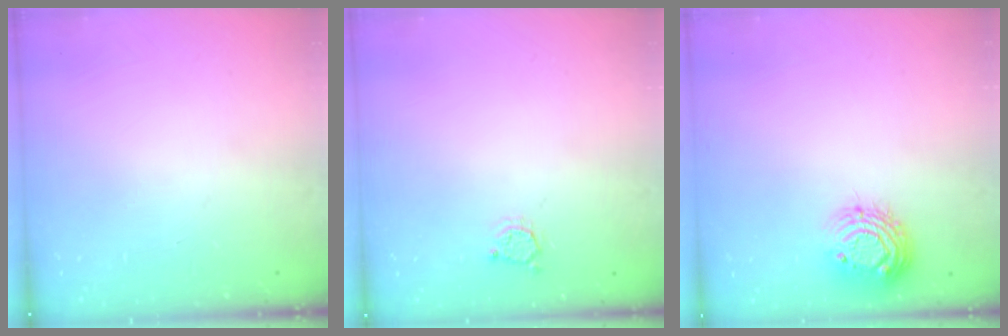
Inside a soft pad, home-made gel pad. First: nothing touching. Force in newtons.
{"total": 2.5, "press": 2.5, "slide": 0.3}
{"total": 10.0, "press": 9.9, "slide": 0.8}